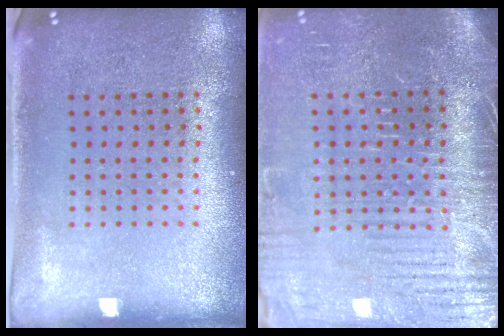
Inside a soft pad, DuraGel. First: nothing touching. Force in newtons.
{"total": 4.2, "press": 3.9, "slide": 1.5}